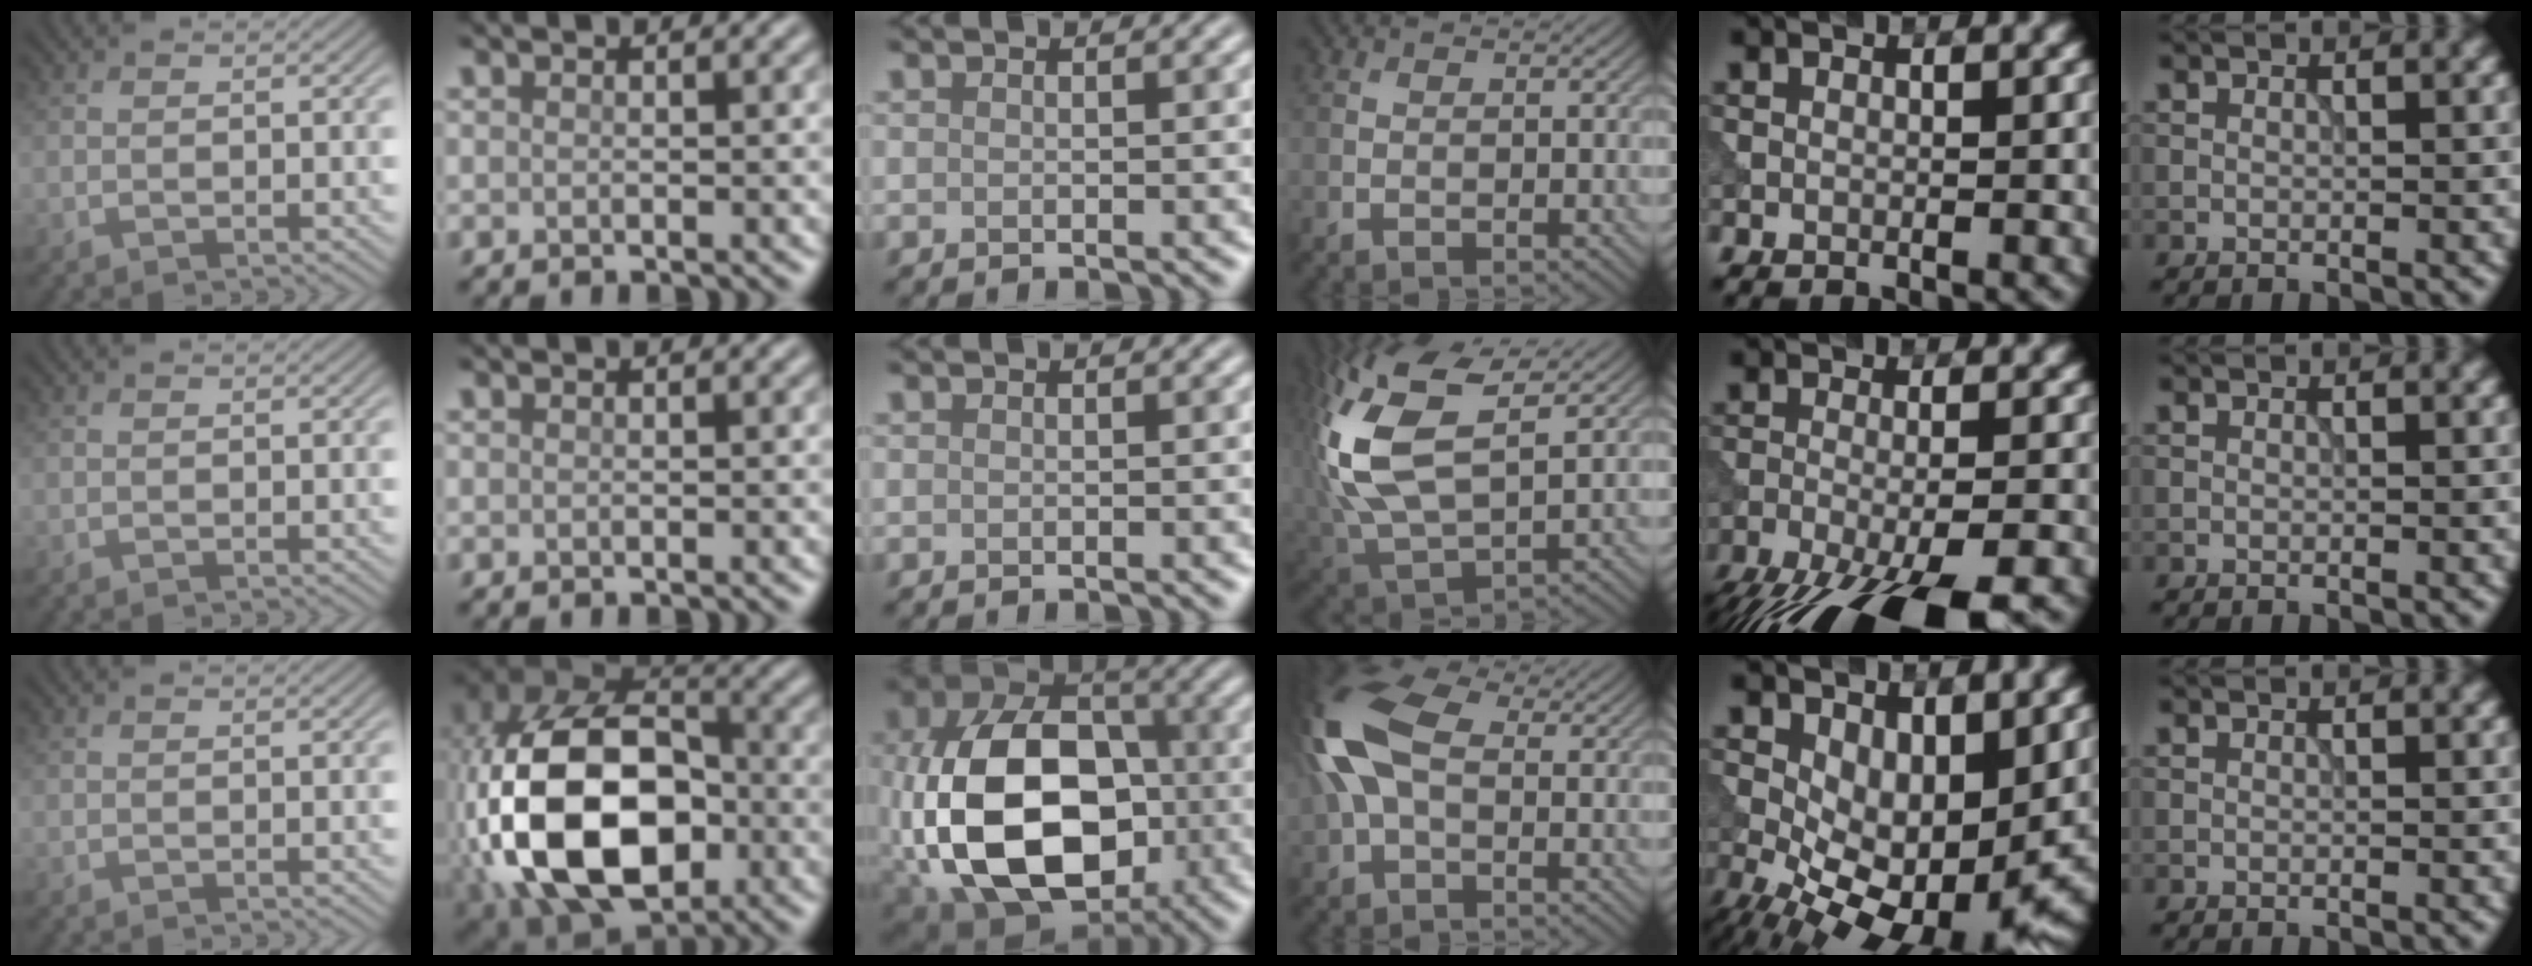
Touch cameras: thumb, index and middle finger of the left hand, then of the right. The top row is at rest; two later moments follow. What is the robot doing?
{"motion": "insert", "object": "power adapter"}